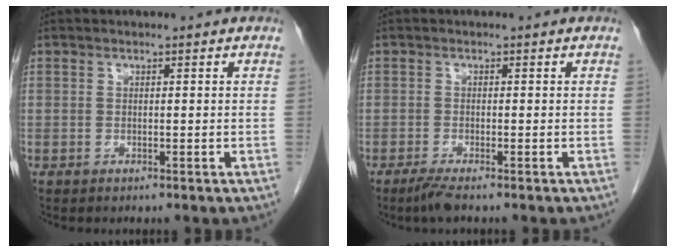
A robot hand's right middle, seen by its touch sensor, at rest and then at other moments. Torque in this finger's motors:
{"motor_torque": [0.69, -0.24, 0.01, 0.01]}